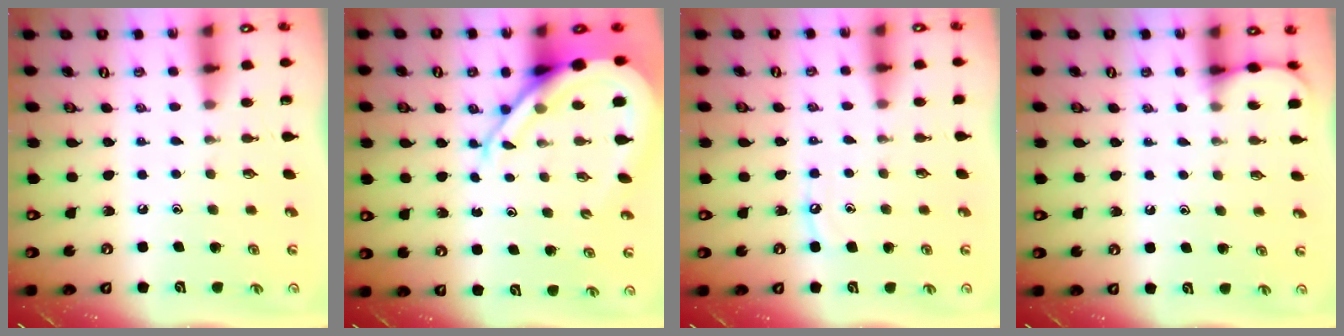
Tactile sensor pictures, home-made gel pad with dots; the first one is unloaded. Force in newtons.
{"total": 13.6, "press": 13.5, "slide": 1.4}
{"total": 4.6, "press": 4.6, "slide": 0.3}
{"total": 3.8, "press": 3.8, "slide": 0.5}